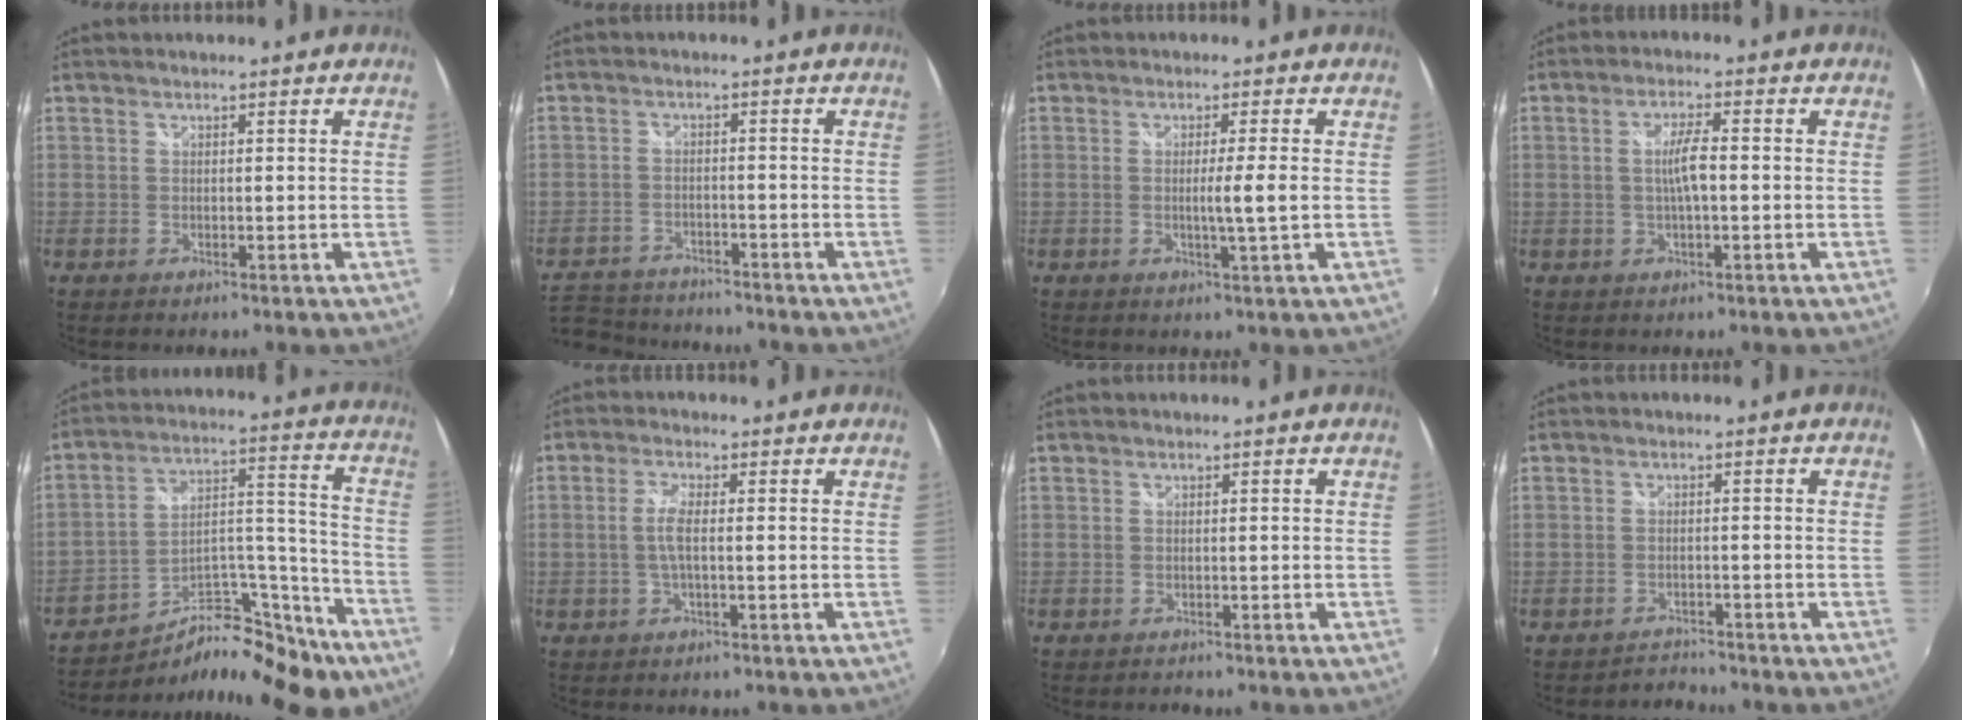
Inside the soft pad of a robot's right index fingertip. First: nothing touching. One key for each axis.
{"total": 11.1, "fx": -9.6, "fy": 4.8, "fz": 2.9, "tx": -0.093, "ty": 0.010, "tz": -0.159}
{"total": 3.4, "fx": -0.4, "fy": -1.1, "fz": 3.2, "tx": -0.049, "ty": -0.007, "tz": -0.010}
{"total": 4.3, "fx": -0.3, "fy": 0.5, "fz": 4.2, "tx": -0.077, "ty": 0.002, "tz": -0.004}
{"total": 21.1, "fx": -14.4, "fy": 9.9, "fz": 11.8, "tx": -0.191, "ty": 0.034, "tz": -0.202}
{"total": 3.3, "fx": -0.5, "fy": 0.4, "fz": 3.2, "tx": -0.066, "ty": 0.000, "tz": -0.007}
{"total": 1.4, "fx": -1.2, "fy": 0.7, "fz": -0.3, "tx": 0.001, "ty": 0.004, "tz": -0.016}
{"total": 2.8, "fx": -2.5, "fy": 1.0, "fz": -0.9, "tx": 0.008, "ty": 0.011, "tz": -0.045}